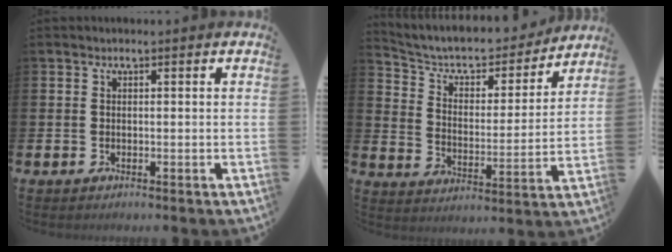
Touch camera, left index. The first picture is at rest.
{"total": 7.1, "force": [6.4, 2.5, 2.0], "torque": [-0.072, -0.045, 0.105]}